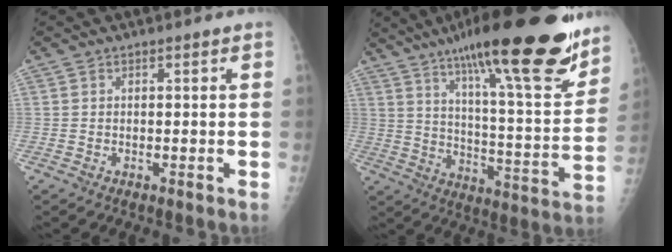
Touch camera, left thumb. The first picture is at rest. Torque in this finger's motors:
{"motor_torque": [1.74, -0.94, 1.64, -1.14, 0.32]}